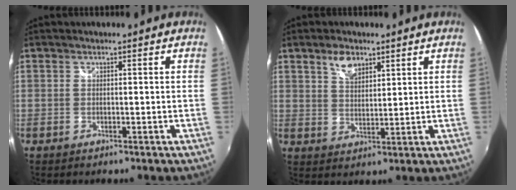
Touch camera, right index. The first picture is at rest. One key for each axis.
{"total": 5.1, "fx": 3.3, "fy": 2.6, "fz": 2.9, "tx": -0.045, "ty": 0.007, "tz": 0.060}